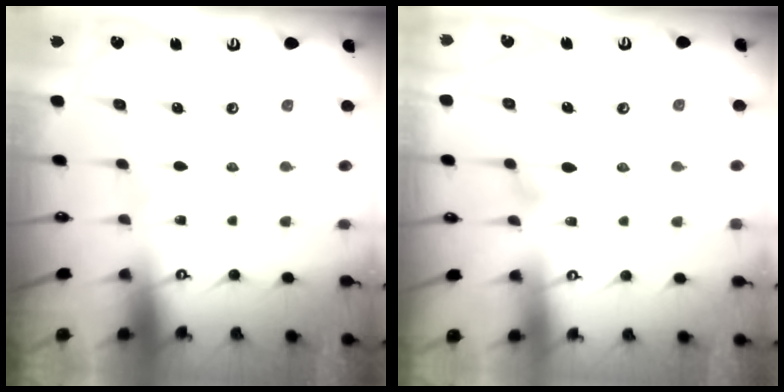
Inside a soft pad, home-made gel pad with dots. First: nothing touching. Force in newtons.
{"total": 8.2, "press": 8.2, "slide": 0.3}